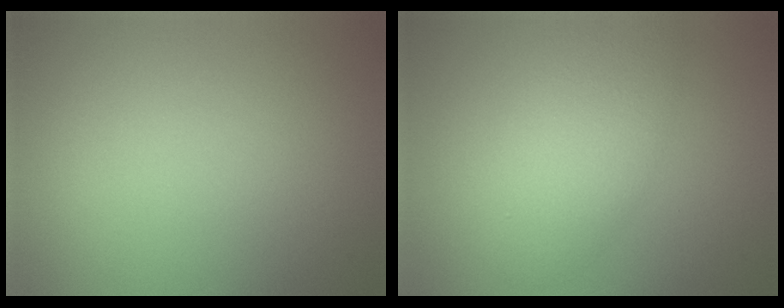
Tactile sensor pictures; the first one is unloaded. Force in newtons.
{"total": 4.8, "press": 4.7, "slide": 0.2}